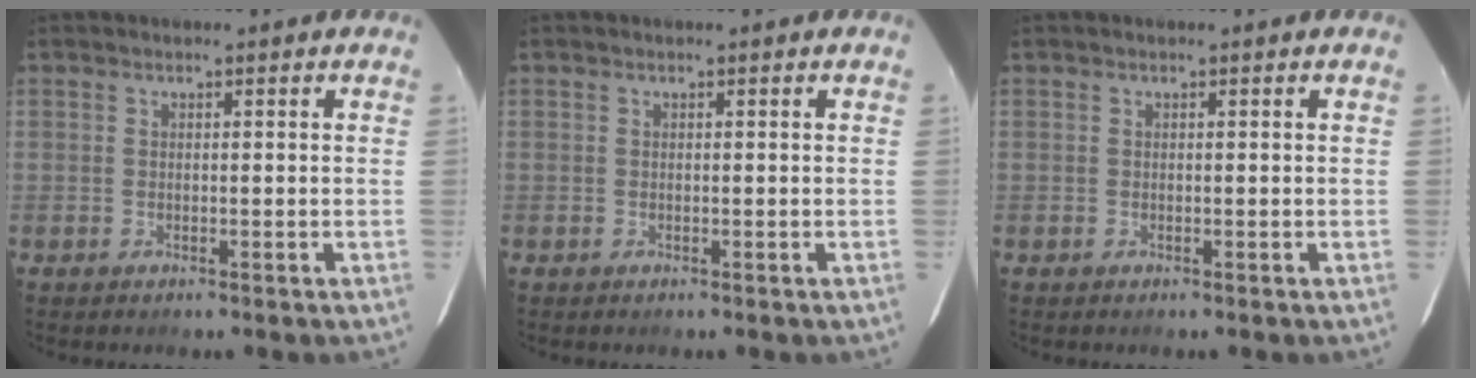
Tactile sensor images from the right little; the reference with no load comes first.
{"total": 0.0}
{"total": 0.0}